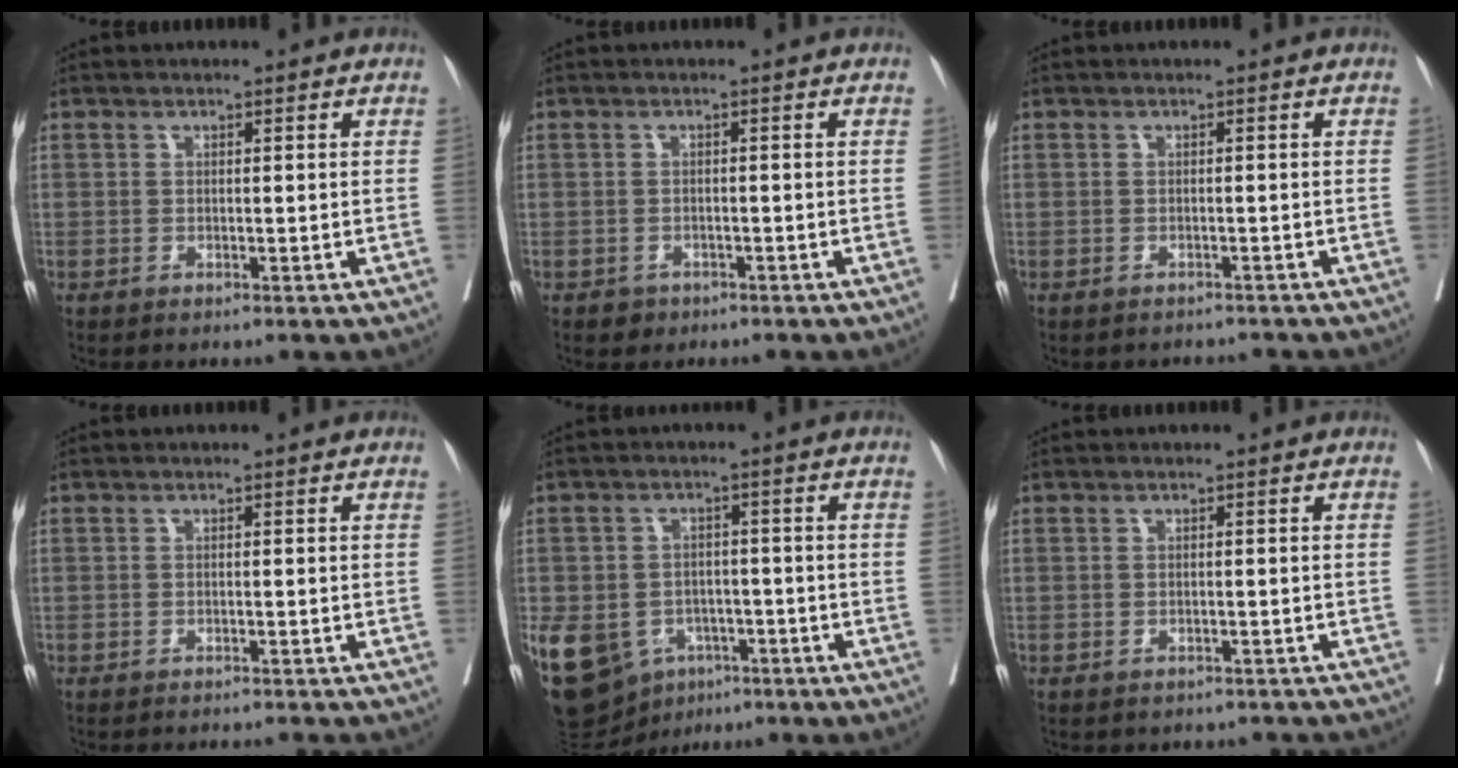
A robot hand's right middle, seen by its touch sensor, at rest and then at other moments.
{"total": 1.7, "force": [-1.2, 1.2, 0.2], "torque": [-0.004, 0.004, -0.018]}
{"total": 3.5, "force": [-3.3, 1.1, 0.6], "torque": [-0.006, 0.004, -0.040]}
{"total": 6.9, "force": [-6.6, 0.0, 2.1], "torque": [-0.016, -0.012, -0.081]}
{"total": 22.6, "force": [-10.1, 17.2, 10.7], "torque": [-0.321, -0.011, -0.145]}
{"total": 8.8, "force": [-8.0, 2.8, 2.2], "torque": [-0.030, 0.004, -0.082]}